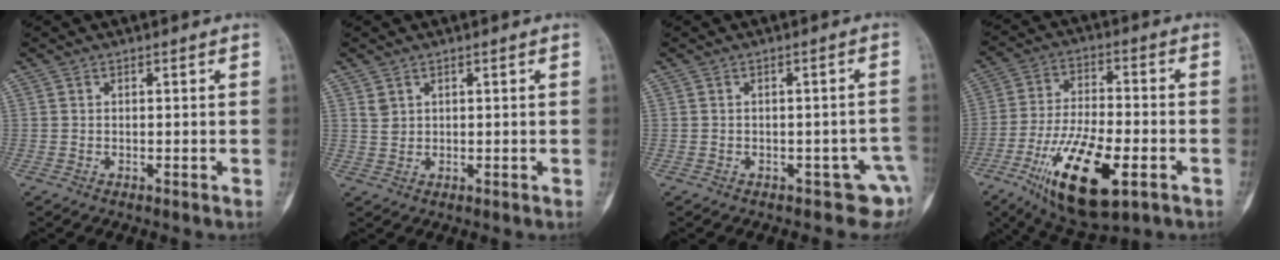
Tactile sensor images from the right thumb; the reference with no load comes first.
{"total": 2.0, "force": [1.2, 1.4, 0.9], "torque": [-0.009, -0.004, 0.028]}
{"total": 4.9, "force": [-2.3, 2.9, 3.2], "torque": [-0.007, 0.020, -0.025]}
{"total": 18.9, "force": [-7.7, 7.4, 15.6], "torque": [-0.282, 0.013, -0.122]}